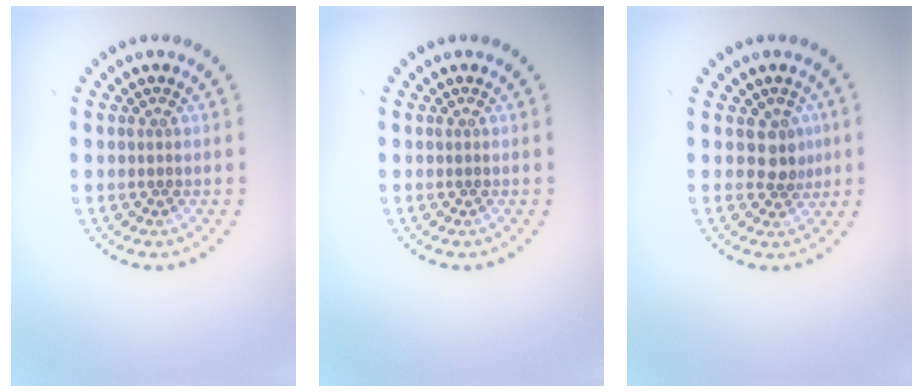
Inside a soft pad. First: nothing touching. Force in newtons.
{"total": 0.0}
{"total": 2.1, "press": 1.6, "slide": 1.4}